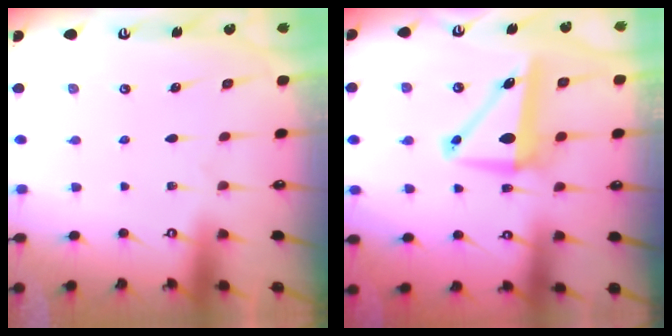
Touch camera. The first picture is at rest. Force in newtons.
{"total": 8.2, "press": 7.6, "slide": 2.9}